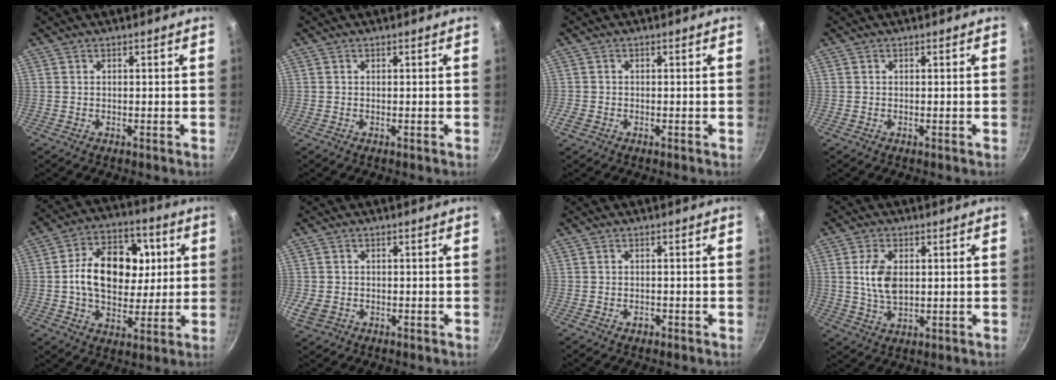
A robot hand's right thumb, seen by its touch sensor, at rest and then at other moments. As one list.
[{"total": 0.0}, {"total": 1.5, "force": [-0.7, 1.2, 0.7], "torque": [-0.016, 0.001, -0.014]}, {"total": 0.0}, {"total": 17.8, "force": [1.9, 12.2, 12.8], "torque": [-0.169, 0.019, 0.028]}, {"total": 3.6, "force": [-1.0, 2.9, 1.9], "torque": [-0.042, 0.001, -0.012]}, {"total": 1.1, "force": [-0.6, 0.7, 0.4], "torque": [-0.005, 0.004, -0.010]}, {"total": 7.5, "force": [1.0, 4.4, 6.0], "torque": [-0.114, -0.006, 0.025]}]